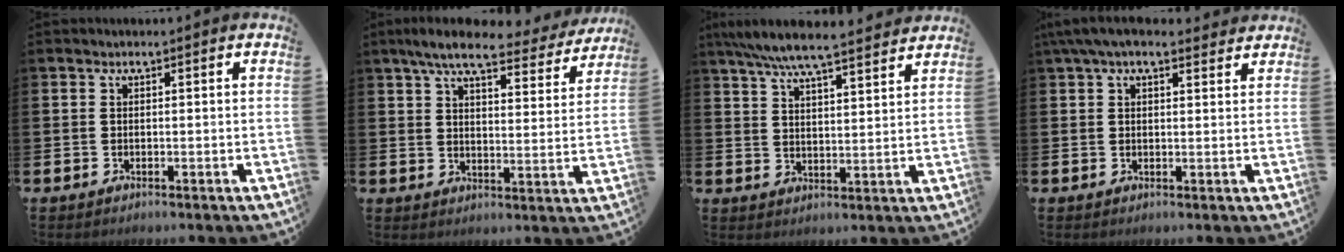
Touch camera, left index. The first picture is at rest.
{"total": 7.8, "force": [6.8, 1.3, 3.5], "torque": [-0.075, -0.031, 0.116]}
{"total": 7.2, "force": [6.8, 0.5, 2.4], "torque": [-0.061, -0.038, 0.120]}
{"total": 4.6, "force": [3.6, 1.4, 2.4], "torque": [-0.049, -0.003, 0.065]}